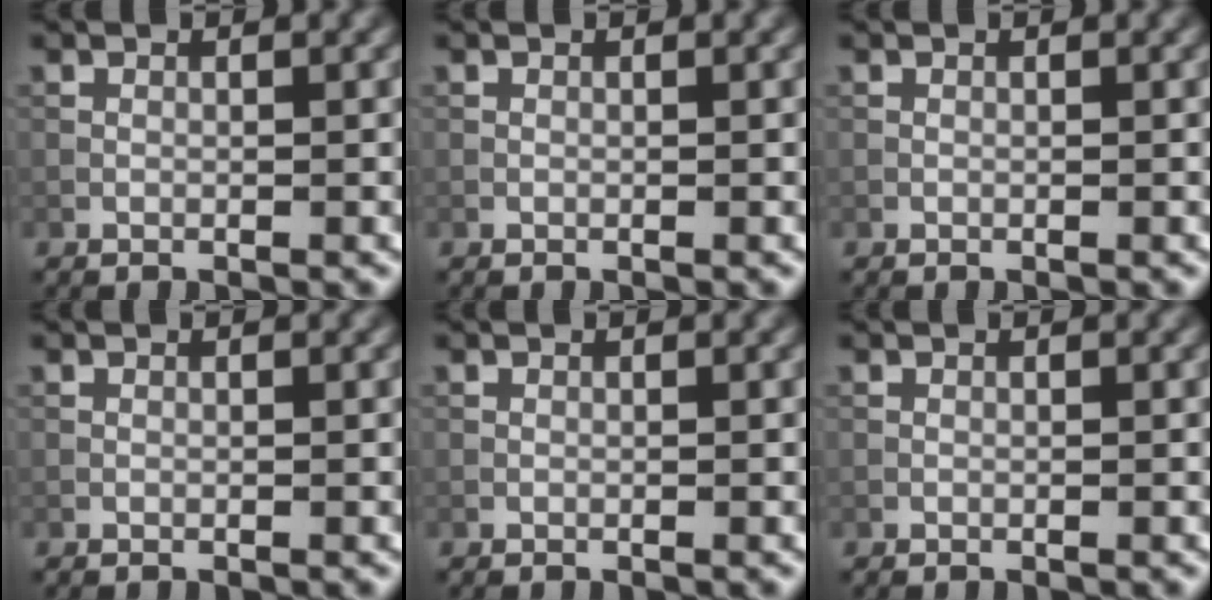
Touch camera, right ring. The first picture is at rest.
{"total": 0.0}
{"total": 0.0}
{"total": 0.0}
{"total": 0.0}
{"total": 0.0}